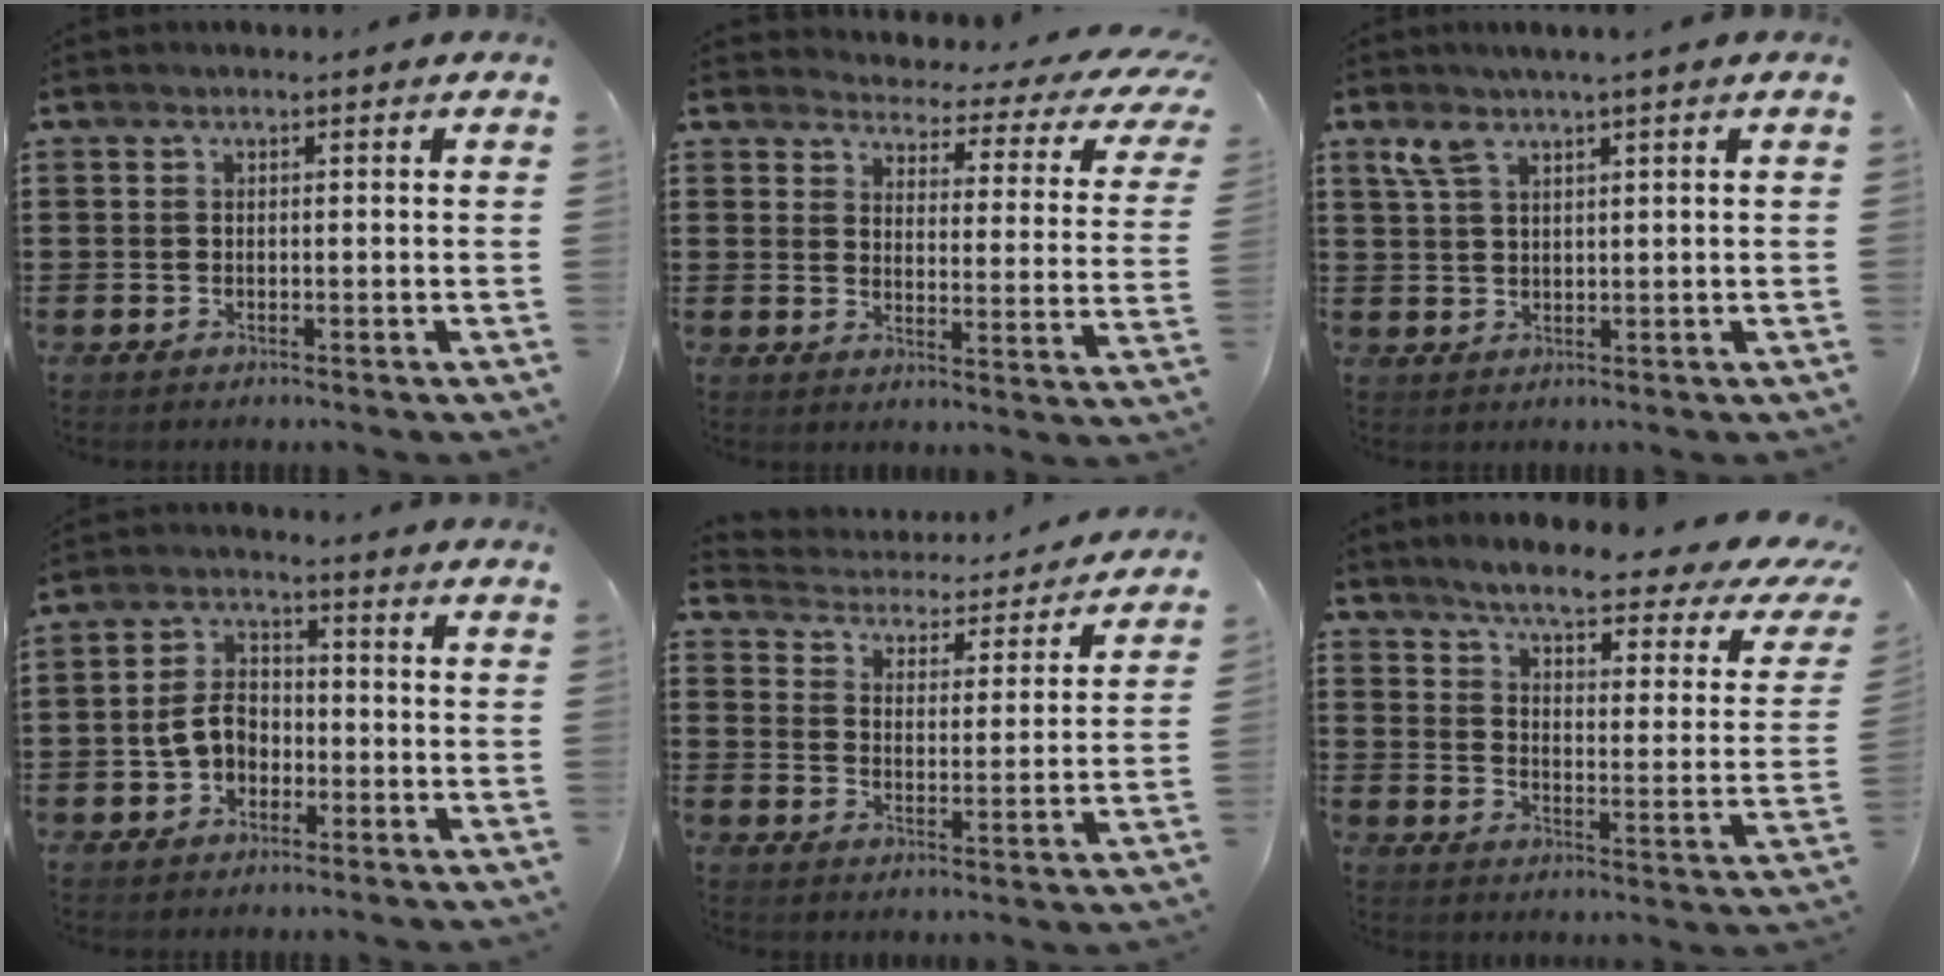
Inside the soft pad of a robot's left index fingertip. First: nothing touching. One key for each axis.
{"total": 3.1, "fx": 2.7, "fy": 0.9, "fz": 1.1, "tx": -0.034, "ty": -0.027, "tz": 0.037}
{"total": 3.8, "fx": 2.2, "fy": 0.8, "fz": 3.0, "tx": -0.065, "ty": 0.003, "tz": 0.038}
{"total": 5.5, "fx": -1.5, "fy": 4.0, "fz": 3.4, "tx": -0.081, "ty": 0.009, "tz": -0.034}
{"total": 2.9, "fx": 2.8, "fy": 0.6, "fz": 0.1, "tx": -0.025, "ty": -0.025, "tz": 0.039}
{"total": 5.7, "fx": 4.5, "fy": 0.3, "fz": 3.6, "tx": -0.084, "ty": -0.034, "tz": 0.066}